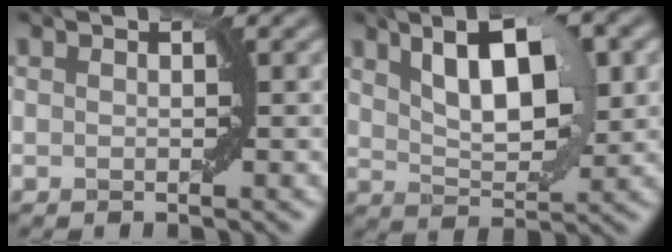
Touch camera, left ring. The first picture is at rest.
{"total": 7.6, "force": [2.8, 3.2, 6.3], "torque": [-0.103, 0.007, 0.048]}